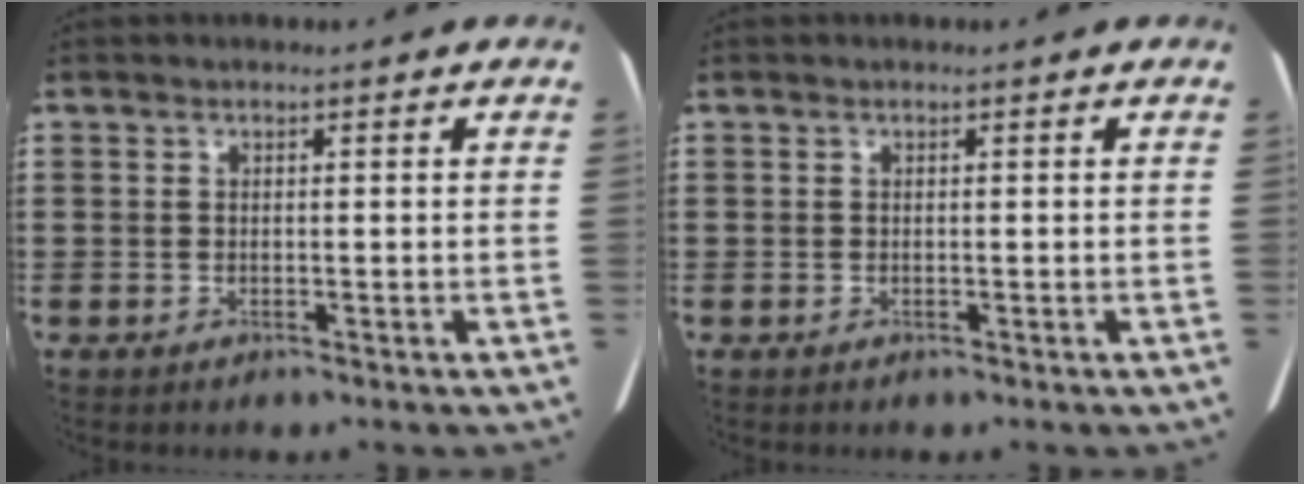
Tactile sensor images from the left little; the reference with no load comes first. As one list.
[{"total": 0.0}]